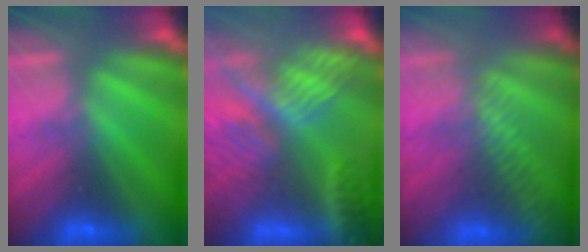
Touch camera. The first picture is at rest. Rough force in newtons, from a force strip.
{"total": 7.9}
{"total": 8.3}